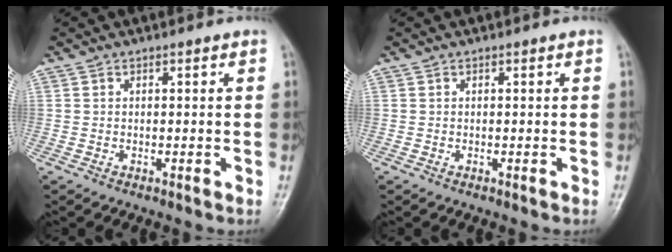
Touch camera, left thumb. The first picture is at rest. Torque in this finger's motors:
{"motor_torque": [0.00, 0.01, -0.01, -0.03, 0.00]}